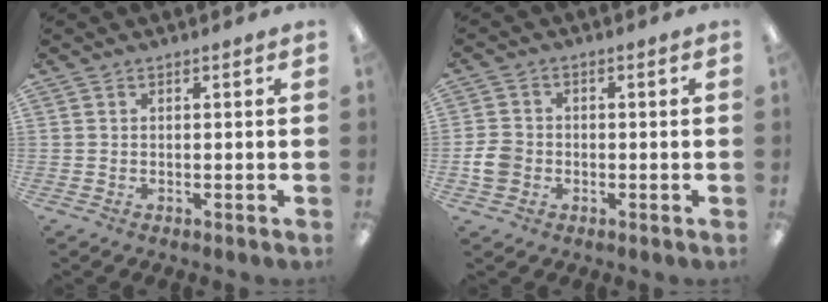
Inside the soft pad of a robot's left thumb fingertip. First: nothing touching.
{"total": 5.1, "force": [-1.1, 4.2, 2.6], "torque": [-0.057, 0.007, -0.020]}